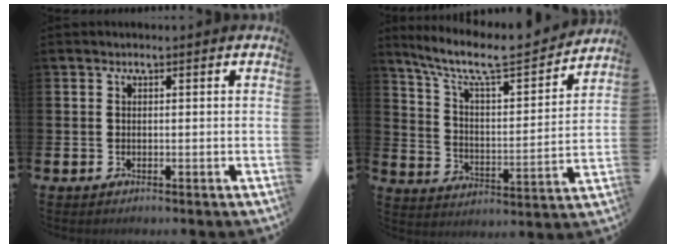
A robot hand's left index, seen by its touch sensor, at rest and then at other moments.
{"total": 9.5, "force": [8.1, 2.0, 4.4], "torque": [-0.113, -0.054, 0.135]}